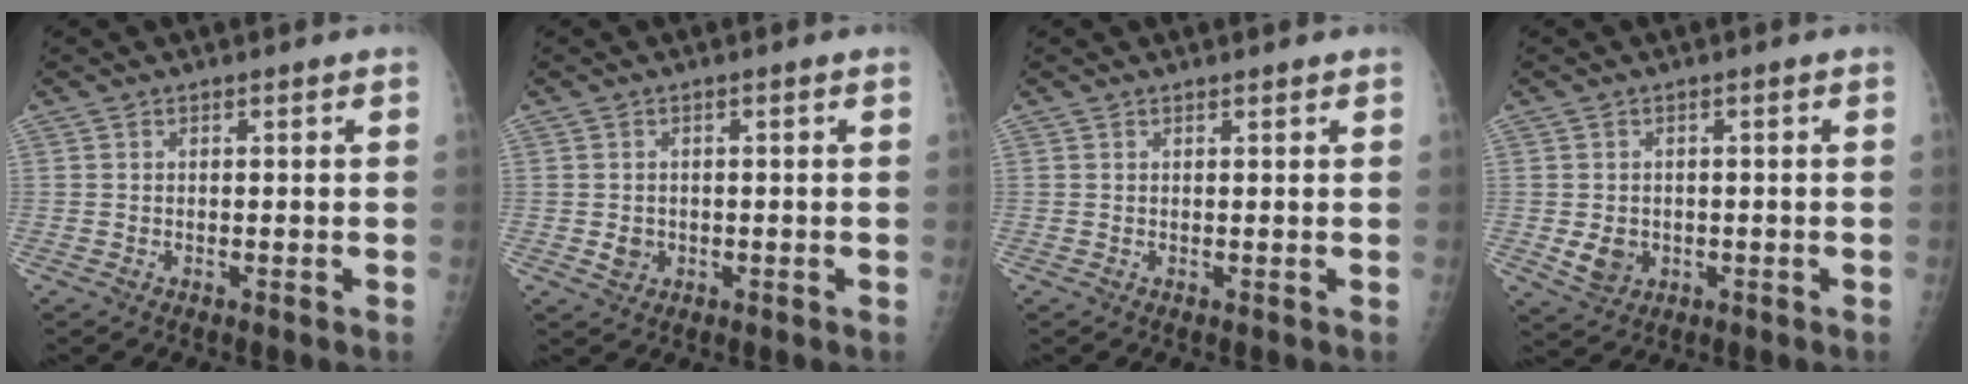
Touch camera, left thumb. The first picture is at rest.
{"total": 2.1, "force": [-0.4, 1.9, 0.9], "torque": [-0.006, 0.003, -0.001]}
{"total": 0.6, "force": [0.5, 0.1, 0.3], "torque": [-0.006, -0.002, 0.008]}
{"total": 4.2, "force": [-0.7, 3.5, 2.2], "torque": [-0.025, 0.002, -0.002]}